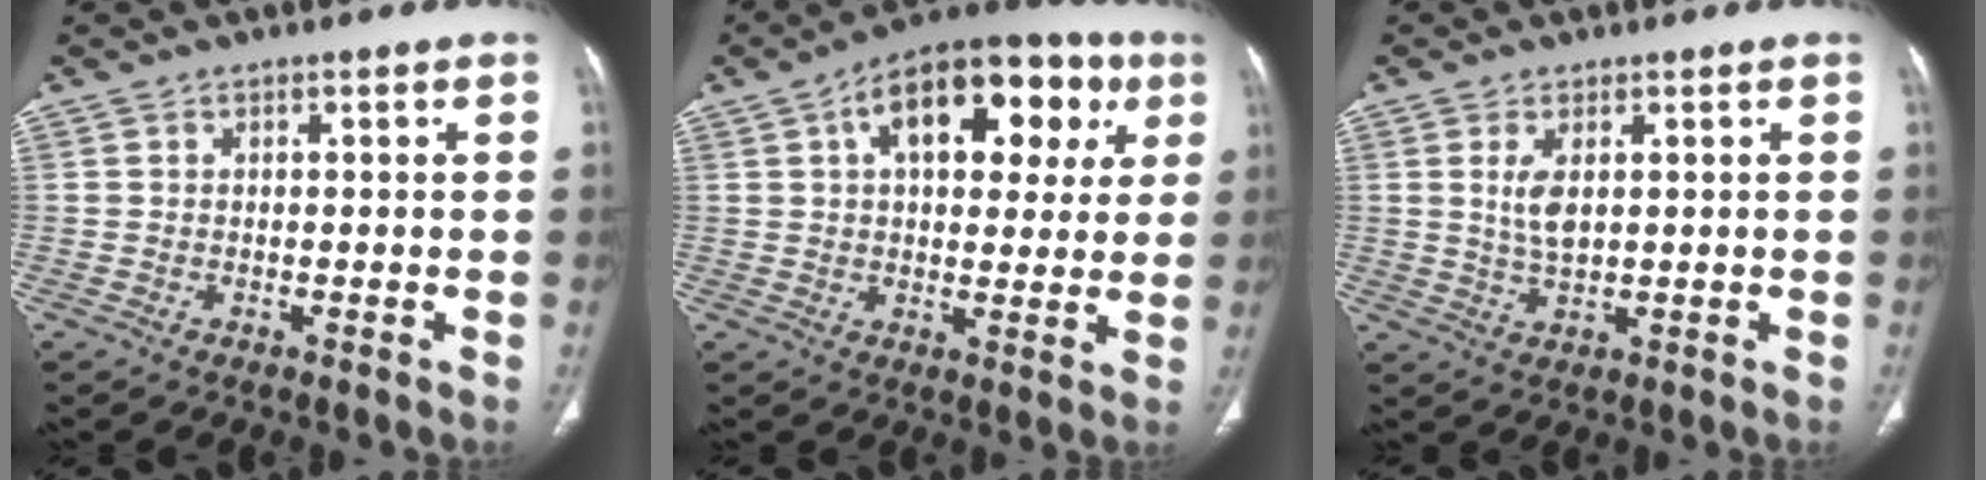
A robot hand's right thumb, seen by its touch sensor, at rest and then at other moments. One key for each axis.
{"total": 19.6, "fx": 7.0, "fy": 10.6, "fz": 14.9, "tx": -0.171, "ty": 0.018, "tz": 0.097}
{"total": 4.3, "fx": 1.2, "fy": 1.9, "fz": 3.7, "tx": -0.076, "ty": -0.010, "tz": 0.033}